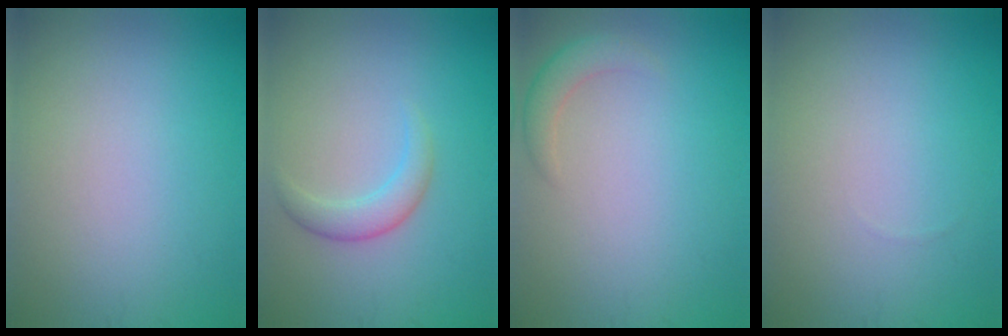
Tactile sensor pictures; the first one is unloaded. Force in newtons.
{"total": 2.2, "press": 2.2, "slide": 0.2}
{"total": 1.8, "press": 1.8, "slide": 0.1}
{"total": 0.0}